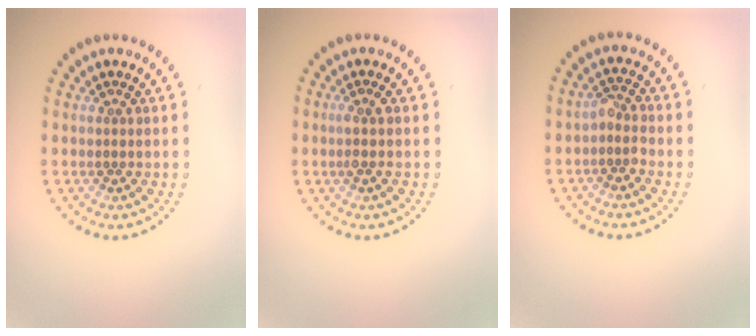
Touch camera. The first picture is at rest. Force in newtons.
{"total": 1.1, "press": 0.8, "slide": 0.7}
{"total": 1.7, "press": 1.4, "slide": 0.9}